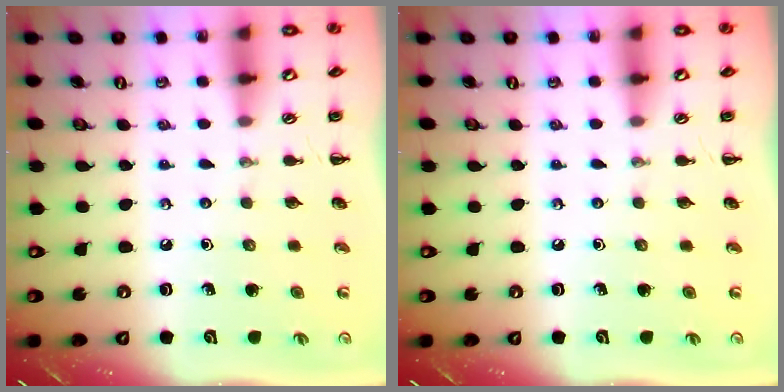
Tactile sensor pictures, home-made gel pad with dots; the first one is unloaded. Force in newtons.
{"total": 0.0}